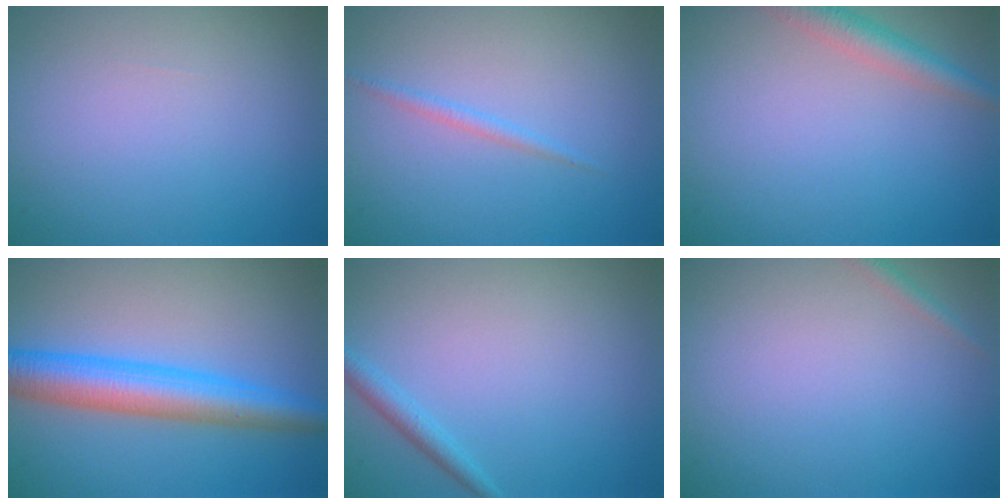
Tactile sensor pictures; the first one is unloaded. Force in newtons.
{"total": 0.9, "press": 0.9, "slide": 0.1}
{"total": 2.7, "press": 2.7, "slide": 0.1}
{"total": 6.2, "press": 6.2, "slide": 0.1}
{"total": 1.4, "press": 1.4, "slide": 0.1}
{"total": 0.9, "press": 0.9, "slide": 0.0}